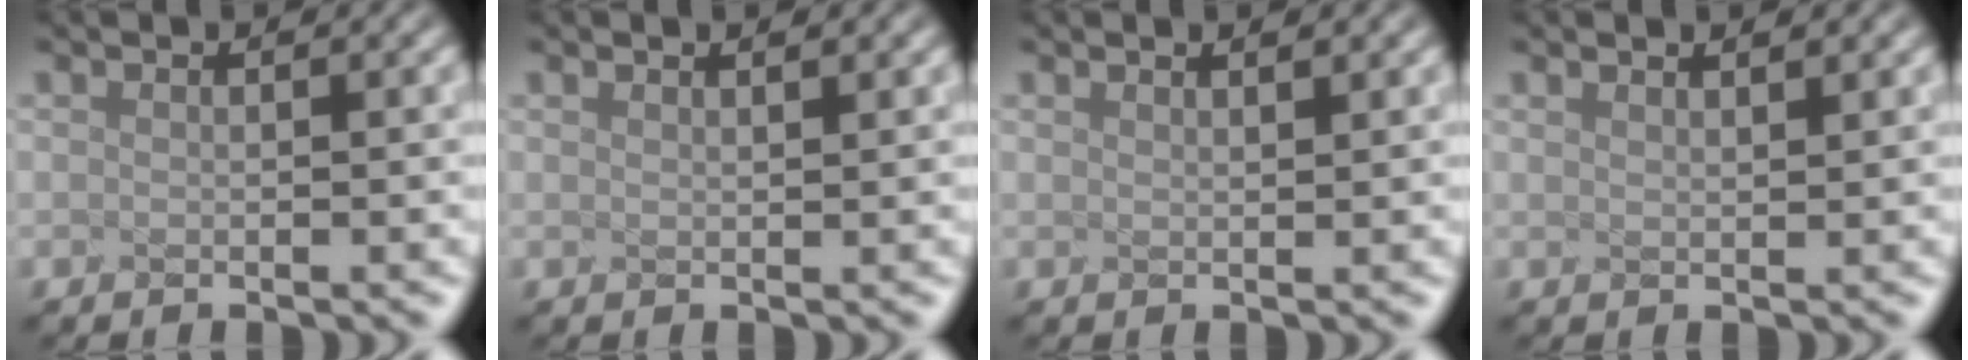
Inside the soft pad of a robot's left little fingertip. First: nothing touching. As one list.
[{"total": 1.4, "force": [1.0, 0.4, 0.8], "torque": [-0.003, 0.020, 0.003]}, {"total": 1.4, "force": [1.2, 0.4, 0.7], "torque": [-0.003, 0.020, 0.006]}, {"total": 1.7, "force": [1.4, 0.4, 0.8], "torque": [-0.005, 0.022, 0.011]}]